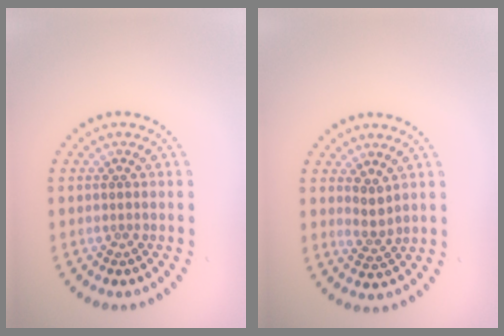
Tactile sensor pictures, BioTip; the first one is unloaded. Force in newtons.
{"total": 1.8, "press": 1.4, "slide": 1.1}